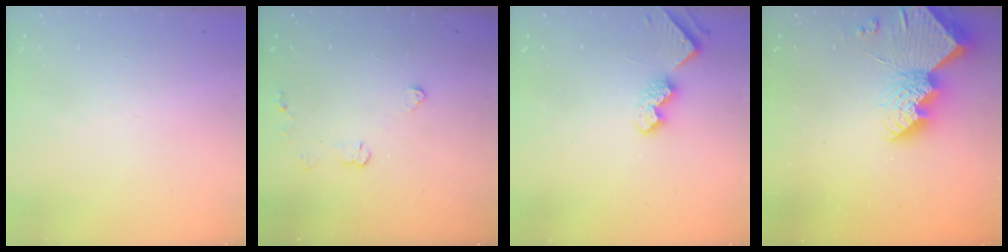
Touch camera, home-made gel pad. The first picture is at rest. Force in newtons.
{"total": 3.3, "press": 3.3, "slide": 0.4}
{"total": 7.0, "press": 7.0, "slide": 0.8}
{"total": 13.7, "press": 13.6, "slide": 1.1}